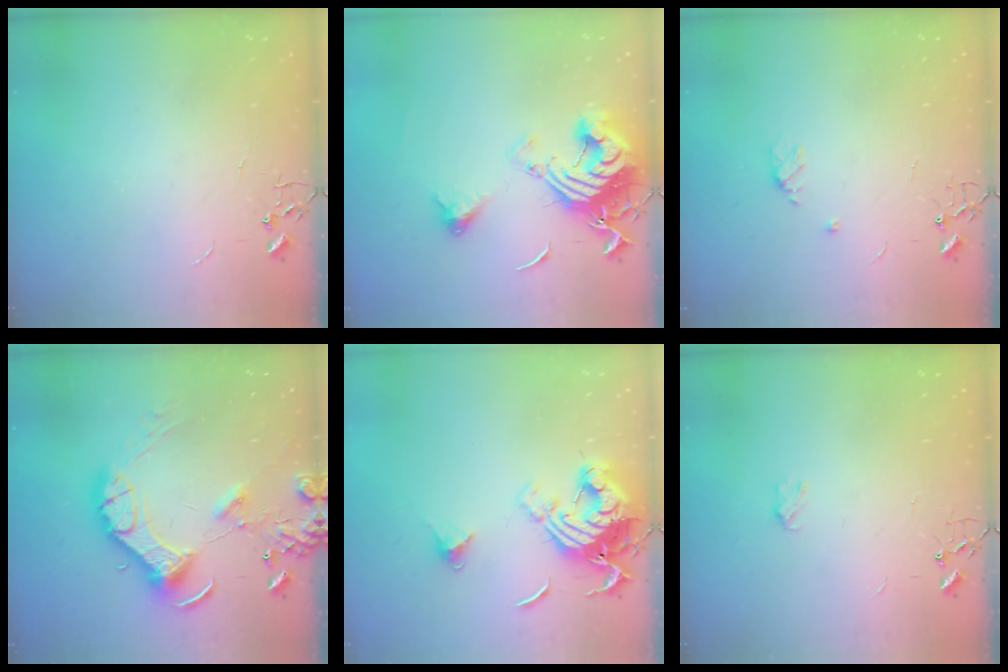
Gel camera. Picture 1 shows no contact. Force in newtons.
{"total": 17.8, "press": 17.7, "slide": 1.9}
{"total": 6.1, "press": 6.1, "slide": 0.6}
{"total": 16.6, "press": 16.4, "slide": 2.4}
{"total": 15.3, "press": 15.2, "slide": 1.7}
{"total": 3.2, "press": 3.1, "slide": 0.5}